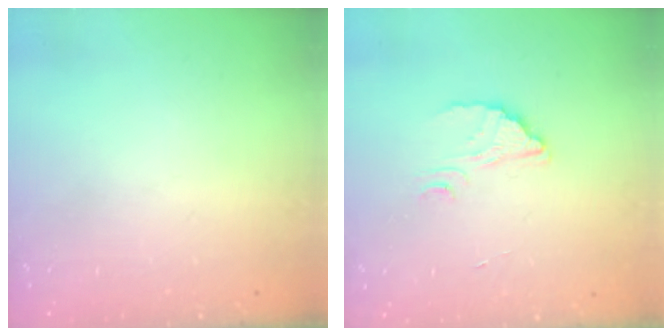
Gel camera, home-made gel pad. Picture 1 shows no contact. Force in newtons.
{"total": 2.6, "press": 2.6, "slide": 0.1}